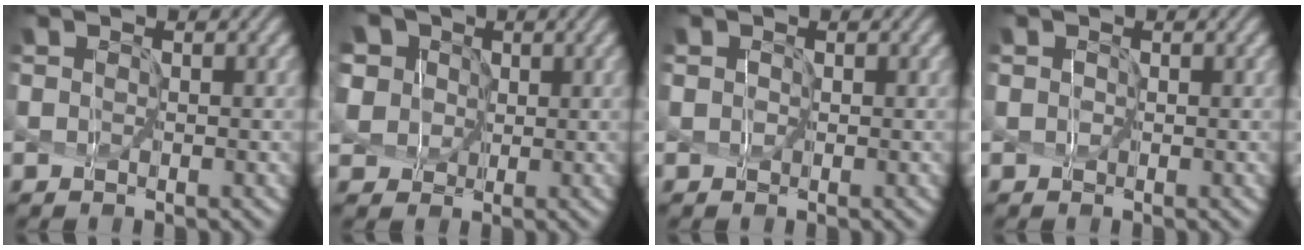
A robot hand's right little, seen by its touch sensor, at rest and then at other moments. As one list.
[{"total": 9.3, "force": [4.2, 7.2, 4.0], "torque": [-0.099, 0.033, 0.057]}, {"total": 1.2, "force": [0.5, 1.0, 0.5], "torque": [0.003, 0.011, -0.008]}, {"total": 0.9, "force": [0.4, 0.7, 0.4], "torque": [0.004, 0.007, -0.010]}]